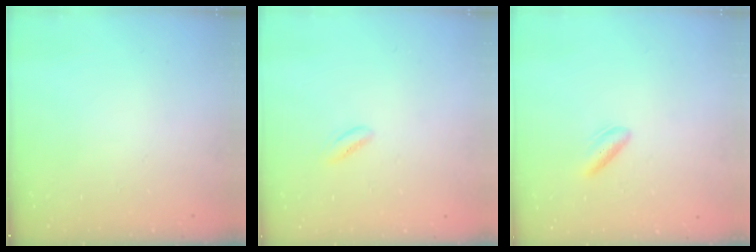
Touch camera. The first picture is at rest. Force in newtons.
{"total": 2.7, "press": 2.6, "slide": 0.8}
{"total": 2.4, "press": 2.2, "slide": 1.1}